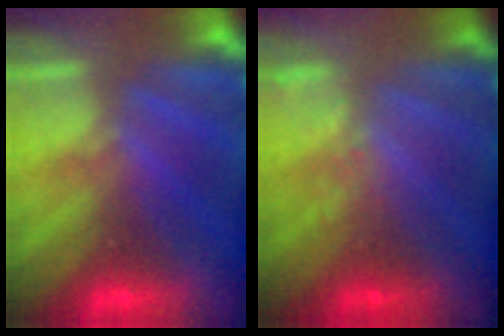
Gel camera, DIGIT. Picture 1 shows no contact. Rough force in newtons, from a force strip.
{"total": 1.5}